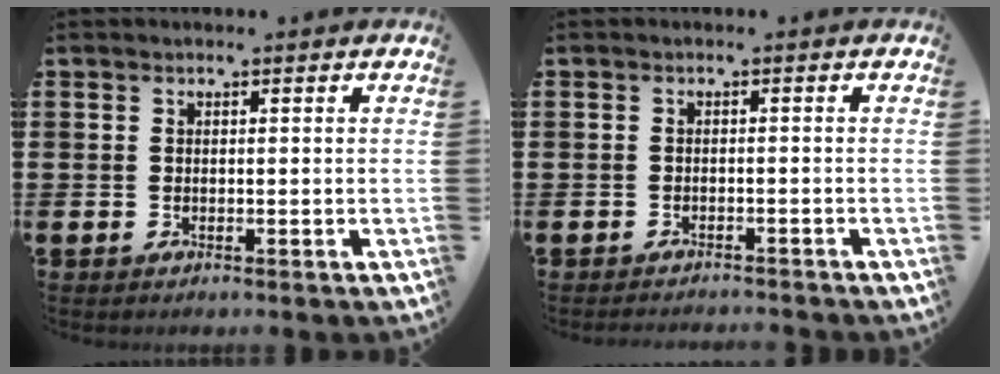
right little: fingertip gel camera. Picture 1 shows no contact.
{"total": 1.0, "force": [-1.0, -0.1, 0.0], "torque": [-0.002, 0.000, -0.021]}